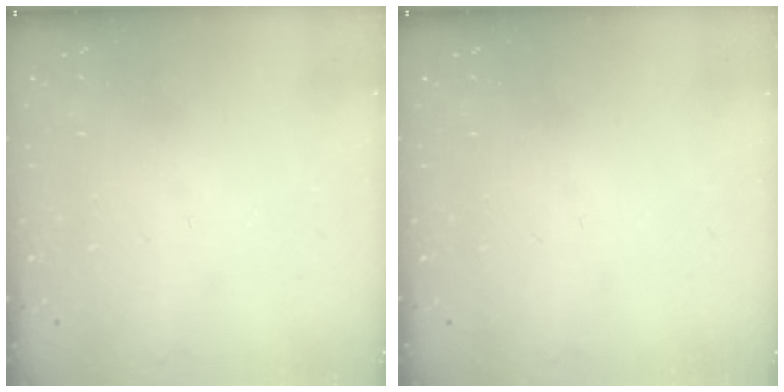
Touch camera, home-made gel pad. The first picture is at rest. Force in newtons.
{"total": 0.0}